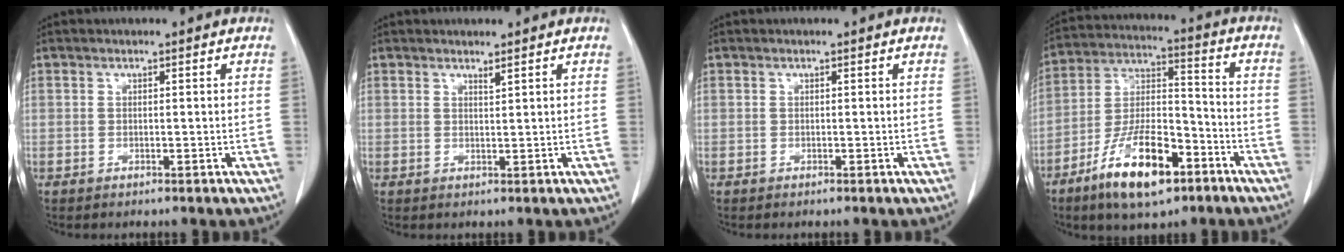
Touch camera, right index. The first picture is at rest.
{"total": 0.8, "force": [0.7, -0.2, 0.3], "torque": [-0.012, -0.009, 0.015]}
{"total": 0.0}
{"total": 14.6, "force": [-8.4, 5.0, 10.9], "torque": [-0.210, -0.002, -0.148]}